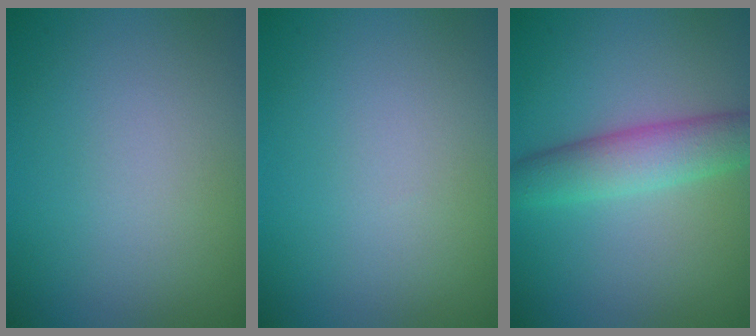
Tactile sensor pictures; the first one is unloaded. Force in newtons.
{"total": 0.0}
{"total": 4.4, "press": 4.4, "slide": 0.2}